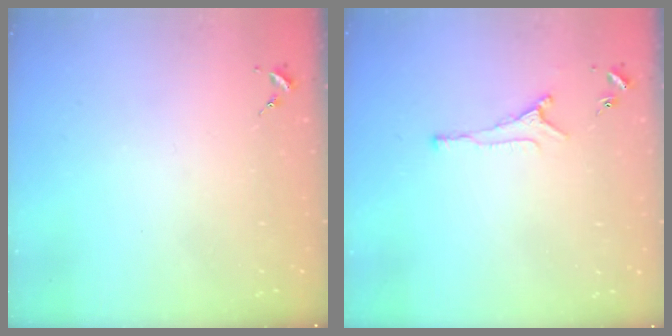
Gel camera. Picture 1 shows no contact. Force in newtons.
{"total": 6.0, "press": 5.9, "slide": 0.8}